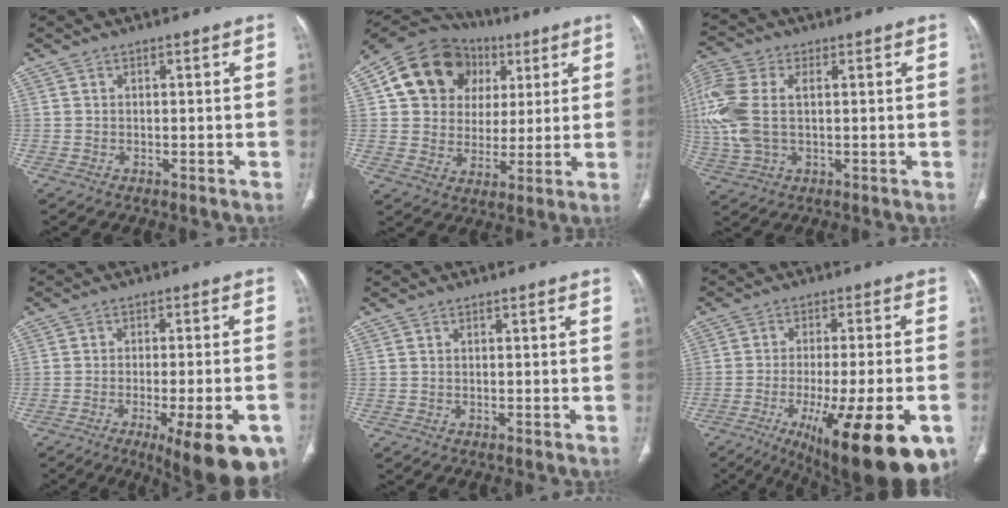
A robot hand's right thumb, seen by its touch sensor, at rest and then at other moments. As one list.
[{"total": 18.1, "force": [6.3, 15.0, 8.0], "torque": [-0.100, 0.021, 0.109]}, {"total": 13.3, "force": [1.6, 7.9, 10.6], "torque": [-0.281, 0.016, 0.034]}, {"total": 17.6, "force": [-9.2, 5.0, 14.2], "torque": [-0.139, 0.018, -0.123]}, {"total": 0.0}, {"total": 22.9, "force": [-10.3, 6.3, 19.5], "torque": [-0.244, 0.005, -0.142]}]